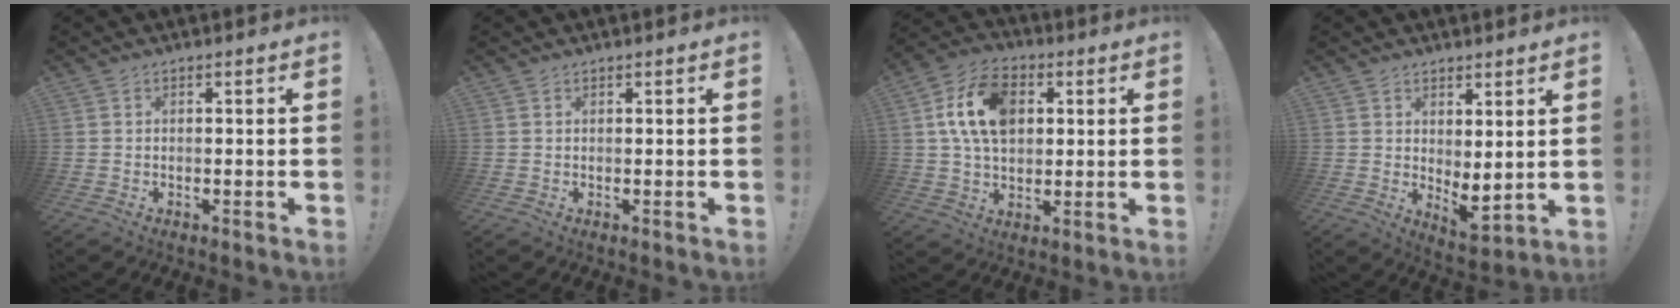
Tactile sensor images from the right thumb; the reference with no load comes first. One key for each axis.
{"total": 0.0}
{"total": 14.8, "fx": 3.7, "fy": 10.3, "fz": 10.0, "tx": -0.179, "ty": 0.009, "tz": 0.072}
{"total": 4.8, "fx": 2.2, "fy": 1.7, "fz": 3.9, "tx": -0.033, "ty": -0.037, "tz": 0.043}